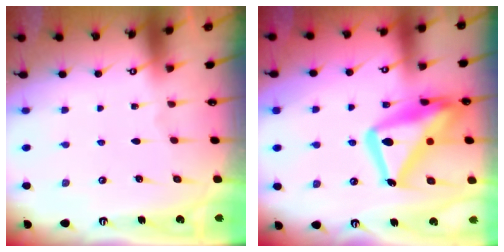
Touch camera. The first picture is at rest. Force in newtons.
{"total": 20.4, "press": 20.3, "slide": 1.9}